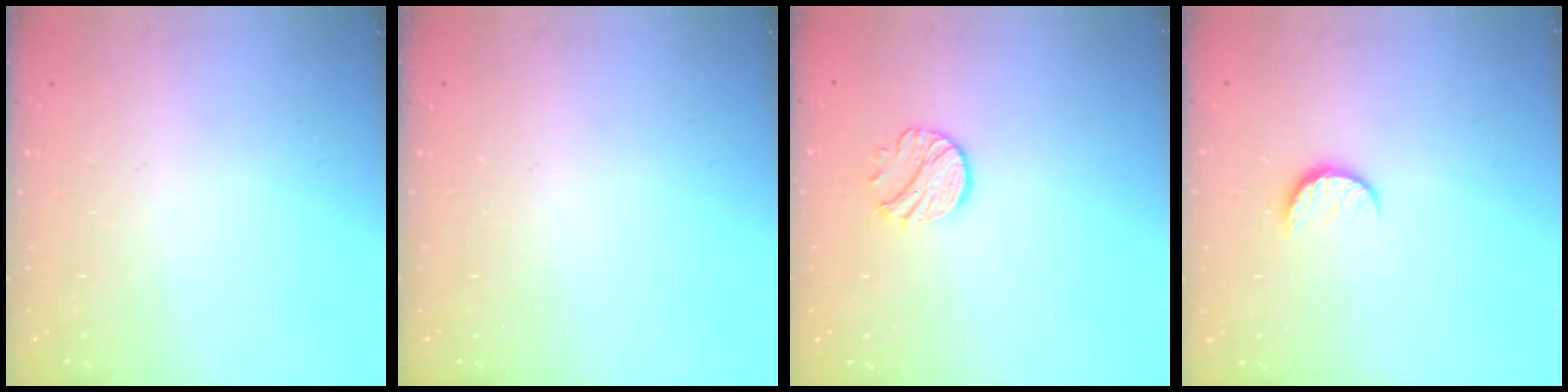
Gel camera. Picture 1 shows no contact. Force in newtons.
{"total": 0.0}
{"total": 8.5, "press": 8.5, "slide": 0.4}
{"total": 6.4, "press": 6.3, "slide": 0.6}